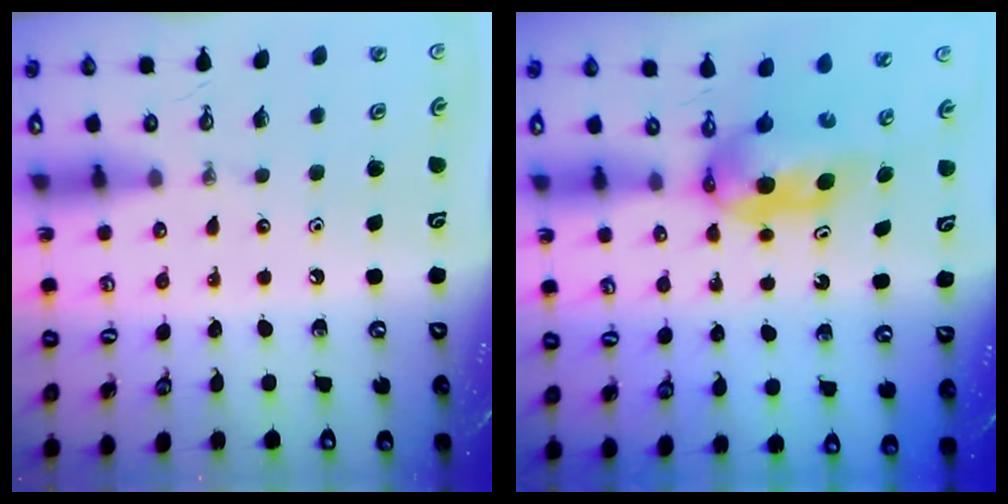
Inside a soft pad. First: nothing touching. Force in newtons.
{"total": 6.4, "press": 4.6, "slide": 4.4}